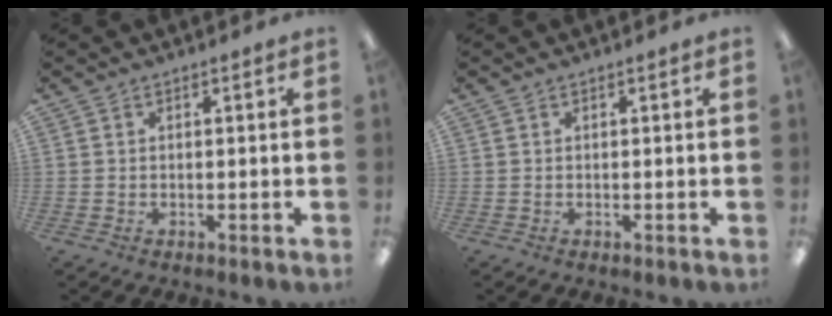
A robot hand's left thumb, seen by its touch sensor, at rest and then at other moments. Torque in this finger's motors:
{"motor_torque": [0.00, 0.00, 0.00, 0.00, 0.00]}